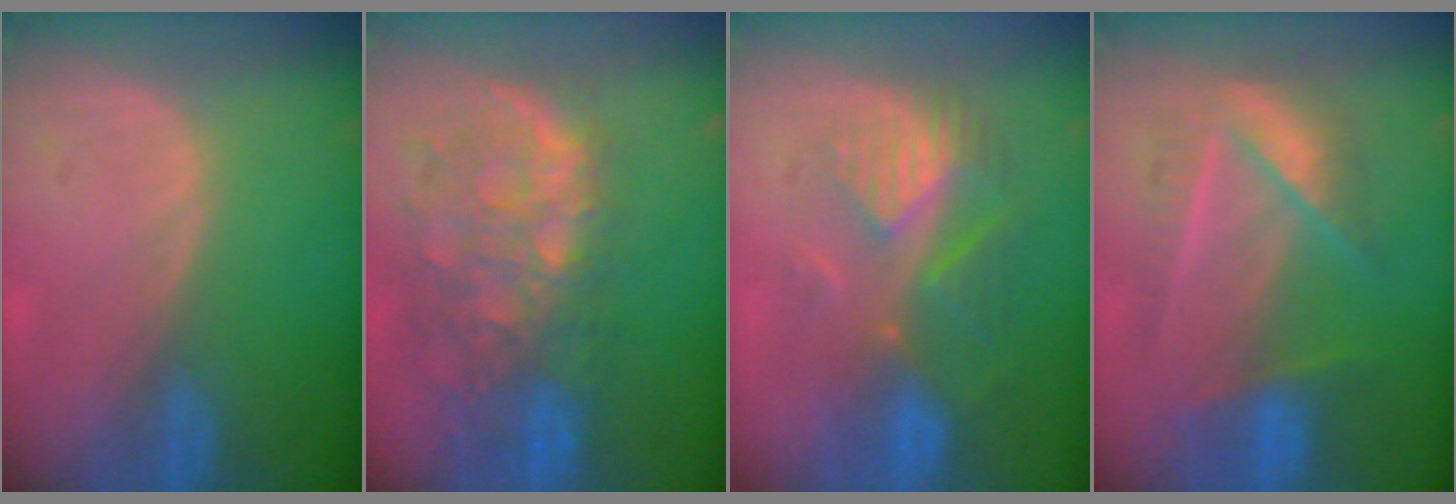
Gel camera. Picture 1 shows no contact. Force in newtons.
{"total": 11.1, "press": 9.6, "slide": 5.6}
{"total": 8.8, "press": 7.9, "slide": 3.8}
{"total": 7.8, "press": 7.6, "slide": 1.8}